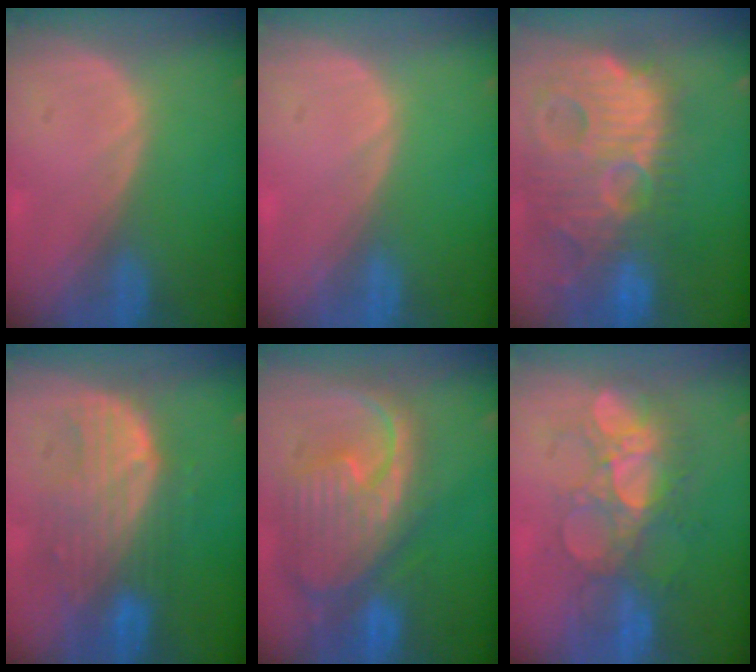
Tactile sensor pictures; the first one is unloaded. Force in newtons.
{"total": 0.0}
{"total": 14.8, "press": 12.8, "slide": 7.5}
{"total": 8.9, "press": 8.3, "slide": 3.2}
{"total": 12.4, "press": 10.6, "slide": 6.5}
{"total": 8.7, "press": 8.6, "slide": 1.5}